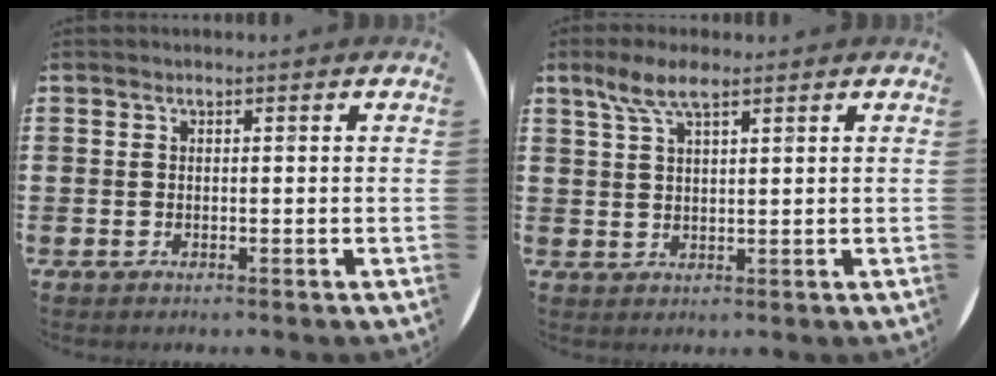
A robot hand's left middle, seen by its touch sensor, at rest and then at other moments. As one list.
[{"total": 5.1, "force": [3.3, 1.5, 3.6], "torque": [-0.077, 0.008, 0.058]}]